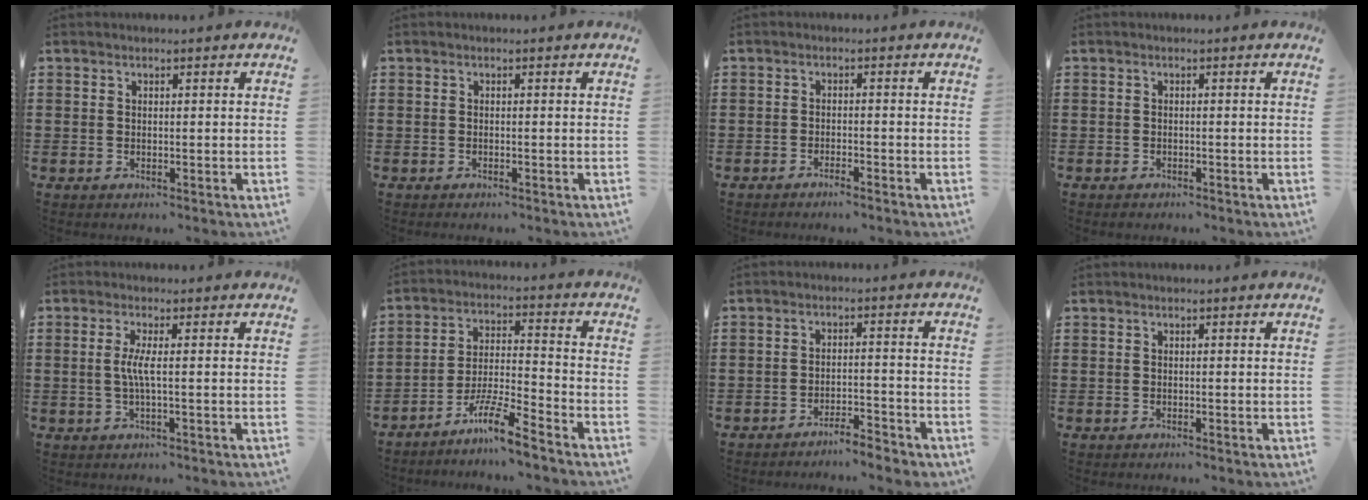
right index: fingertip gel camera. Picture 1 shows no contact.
{"total": 0.0}
{"total": 1.2, "force": [-1.1, -0.1, 0.5], "torque": [-0.010, -0.001, -0.019]}
{"total": 0.5, "force": [-0.5, 0.2, 0.0], "torque": [0.000, 0.001, -0.011]}
{"total": 3.2, "force": [-0.1, -0.2, 3.2], "torque": [-0.069, -0.010, -0.006]}
{"total": 8.1, "force": [-6.6, 0.2, 4.8], "torque": [-0.096, 0.000, -0.126]}
{"total": 3.6, "force": [-3.5, -0.1, 0.6], "torque": [-0.015, 0.000, -0.075]}
{"total": 0.0}